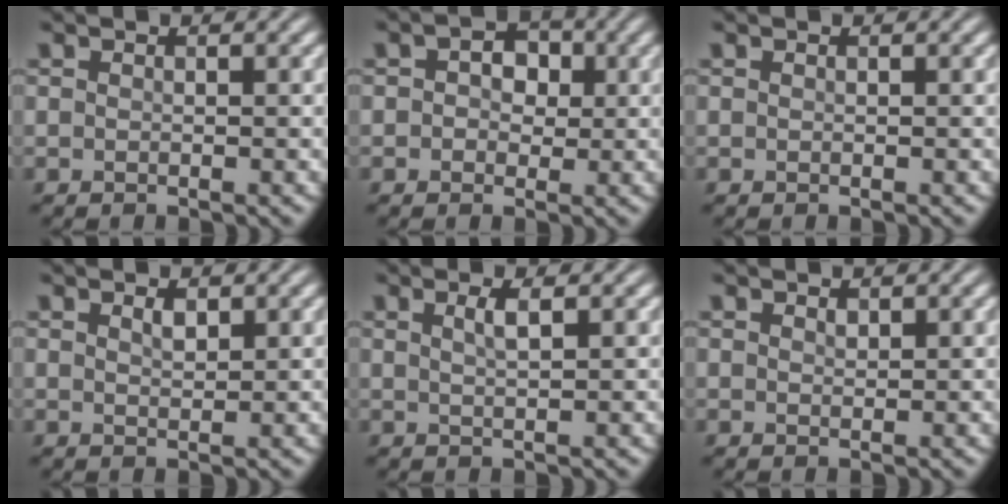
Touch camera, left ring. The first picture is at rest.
{"total": 3.2, "force": [0.6, 2.4, 2.0], "torque": [-0.022, 0.008, -0.005]}
{"total": 0.0}
{"total": 1.1, "force": [0.7, 0.4, 0.7], "torque": [-0.017, 0.000, 0.013]}
{"total": 1.7, "force": [0.7, 0.4, 1.4], "torque": [-0.023, 0.004, 0.009]}
{"total": 0.6, "force": [0.4, 0.3, 0.3], "torque": [-0.006, -0.002, 0.009]}